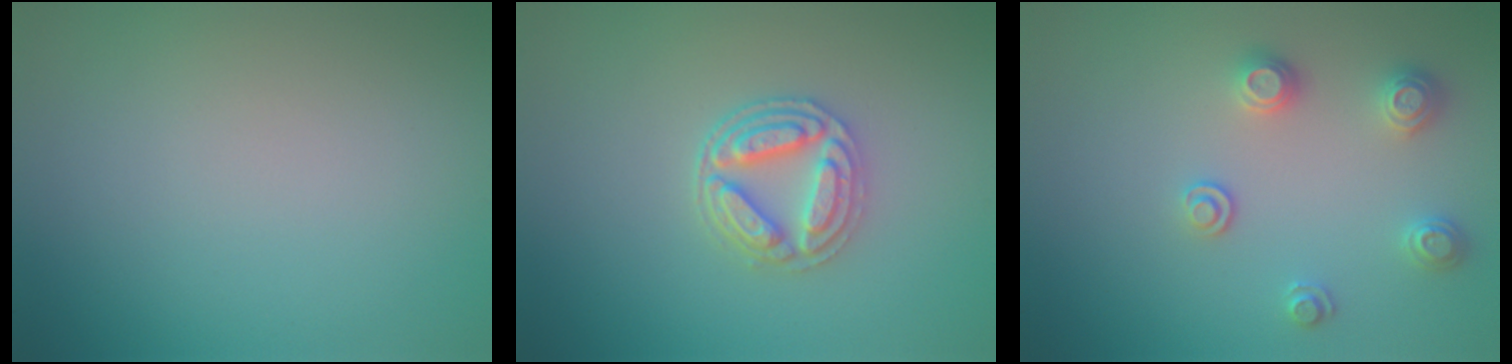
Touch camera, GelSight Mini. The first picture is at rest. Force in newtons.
{"total": 3.7, "press": 3.3, "slide": 1.7}
{"total": 2.4, "press": 2.4, "slide": 0.4}